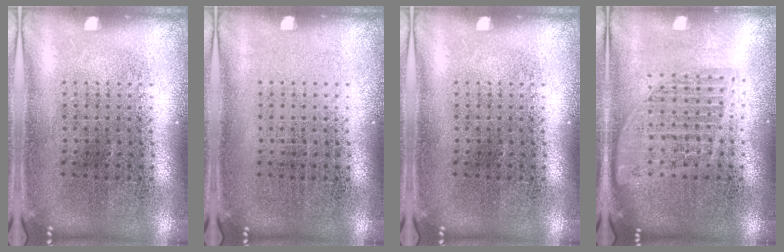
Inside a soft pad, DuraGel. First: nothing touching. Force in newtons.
{"total": 0.0}
{"total": 0.0}
{"total": 1.6, "press": 1.4, "slide": 0.7}